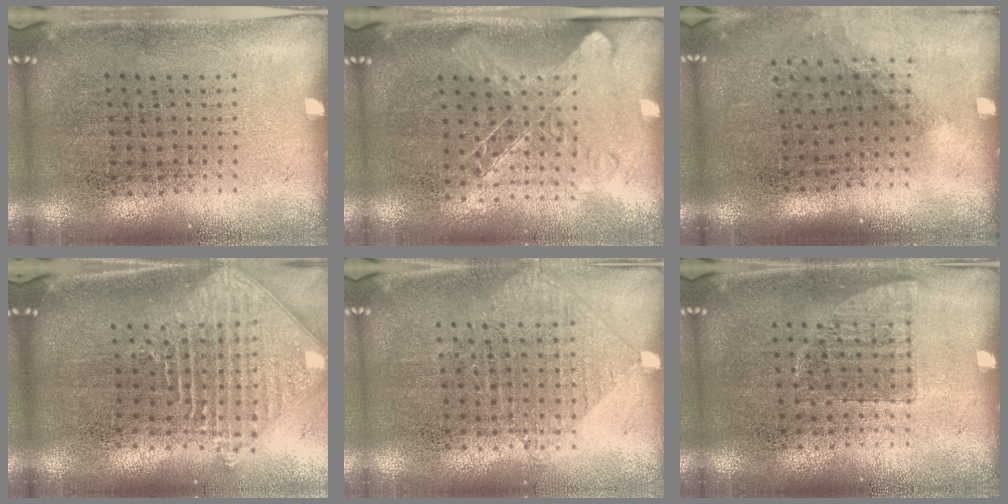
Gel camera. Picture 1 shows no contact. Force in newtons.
{"total": 1.4, "press": 1.2, "slide": 0.6}
{"total": 1.3, "press": 0.9, "slide": 0.8}
{"total": 2.3, "press": 1.8, "slide": 1.5}
{"total": 0.9, "press": 0.8, "slide": 0.3}
{"total": 0.7, "press": 0.7, "slide": 0.2}